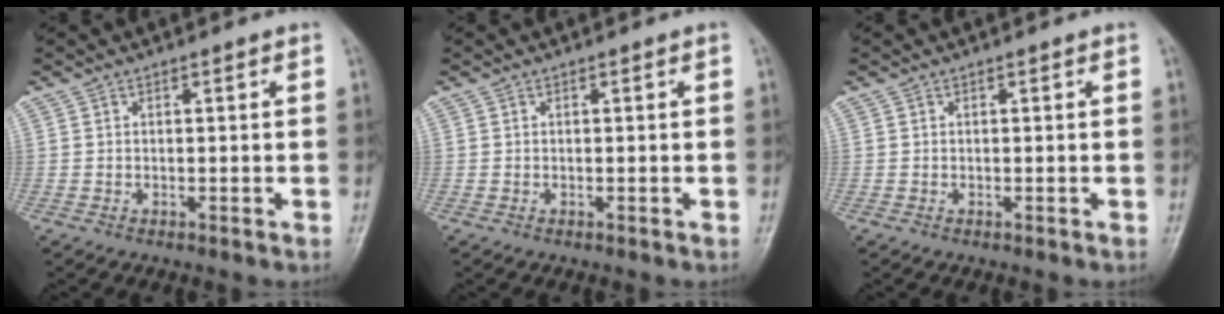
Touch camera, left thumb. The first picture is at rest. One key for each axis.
{"total": 0.0}
{"total": 0.0}